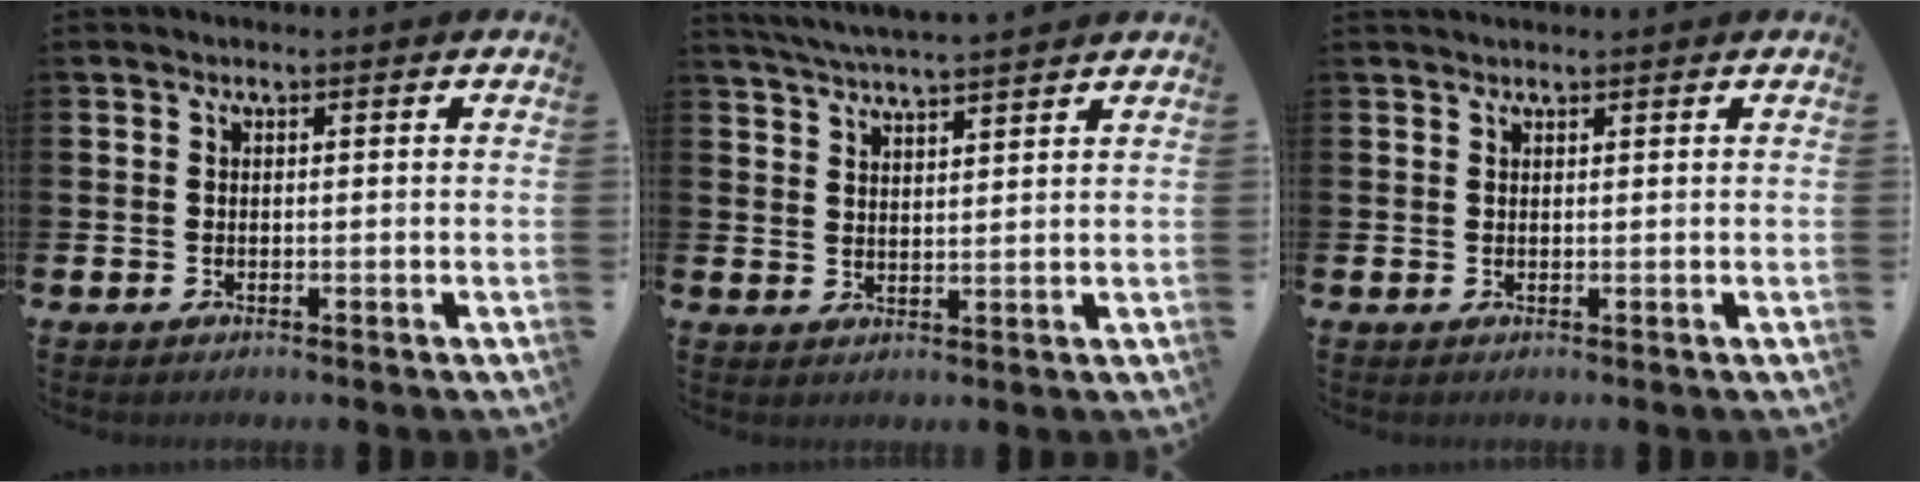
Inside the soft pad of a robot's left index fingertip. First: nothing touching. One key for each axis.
{"total": 4.5, "fx": 4.4, "fy": -0.3, "fz": 0.8, "tx": -0.032, "ty": -0.021, "tz": 0.080}
{"total": 0.8, "fx": 0.8, "fy": 0.1, "fz": 0.0, "tx": 0.011, "ty": -0.004, "tz": 0.013}